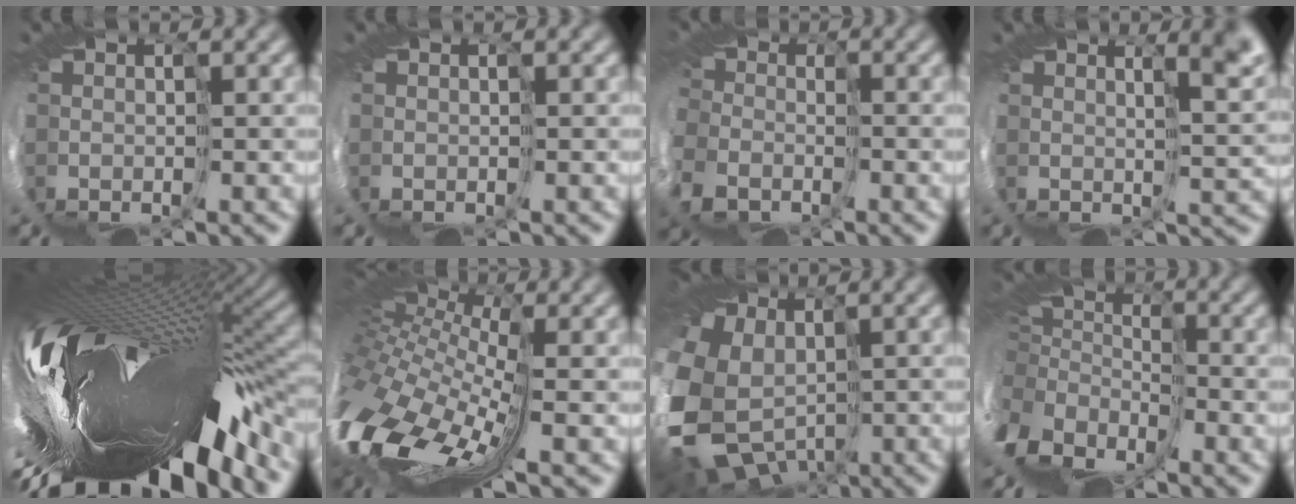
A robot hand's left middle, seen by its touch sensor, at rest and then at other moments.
{"total": 0.0}
{"total": 8.0, "force": [-4.8, 5.7, 2.9], "torque": [-0.095, -0.034, -0.072]}
{"total": 6.2, "force": [2.8, 1.9, 5.1], "torque": [-0.059, 0.006, 0.036]}
{"total": 14.9, "force": [-3.0, 4.7, 13.8], "torque": [-0.237, -0.026, -0.054]}
{"total": 15.2, "force": [-1.8, 7.4, 13.1], "torque": [-0.257, -0.030, -0.020]}
{"total": 13.1, "force": [-3.1, 10.3, 7.4], "torque": [-0.221, -0.036, -0.016]}
{"total": 9.3, "force": [-3.5, 6.9, 5.2], "torque": [-0.177, -0.019, -0.058]}